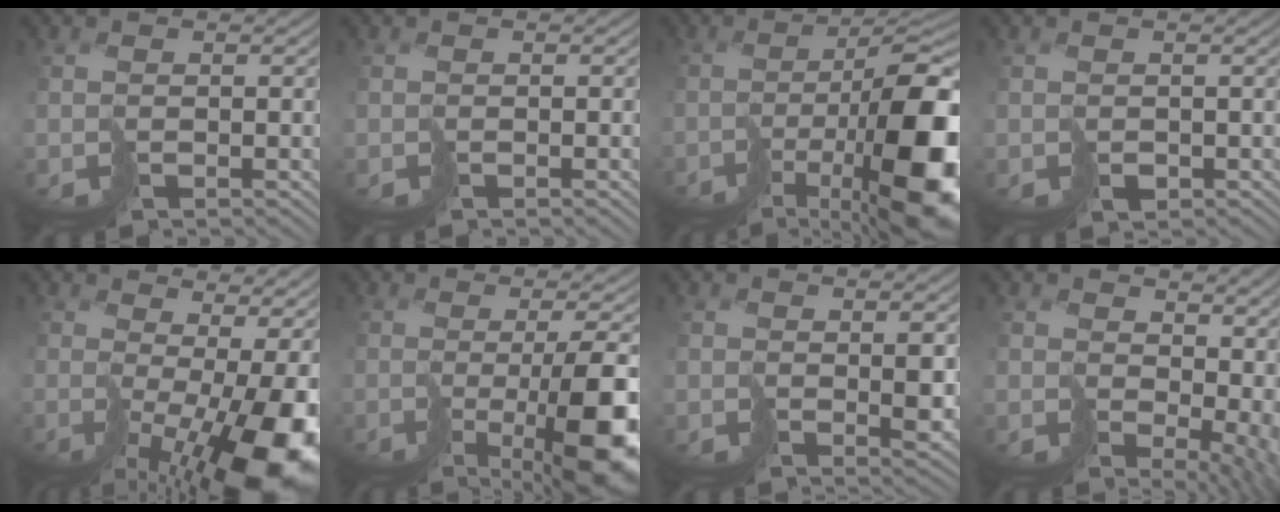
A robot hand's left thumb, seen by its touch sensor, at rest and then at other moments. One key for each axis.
{"total": 1.4, "fx": -0.4, "fy": 0.1, "fz": 1.3, "tx": -0.019, "ty": -0.001, "tz": -0.009}
{"total": 16.9, "fx": -6.8, "fy": 5.3, "fz": 14.5, "tx": -0.231, "ty": -0.015, "tz": -0.109}
{"total": 0.8, "fx": -0.3, "fy": 0.6, "fz": 0.4, "tx": -0.008, "ty": -0.004, "tz": -0.004}
{"total": 15.6, "fx": -2.3, "fy": 6.4, "fz": 14.1, "tx": -0.198, "ty": -0.035, "tz": -0.016}
{"total": 12.8, "fx": -3.7, "fy": 3.5, "fz": 11.7, "tx": -0.168, "ty": -0.015, "tz": -0.055}
{"total": 2.7, "fx": 0.5, "fy": 0.9, "fz": 2.5, "tx": -0.047, "ty": -0.007, "tz": 0.009}
{"total": 11.7, "fx": 2.4, "fy": 7.5, "fz": 8.7, "tx": -0.119, "ty": -0.036, "tz": 0.080}